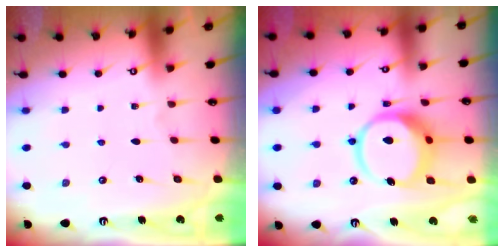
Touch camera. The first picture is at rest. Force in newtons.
{"total": 14.3, "press": 14.2, "slide": 1.8}